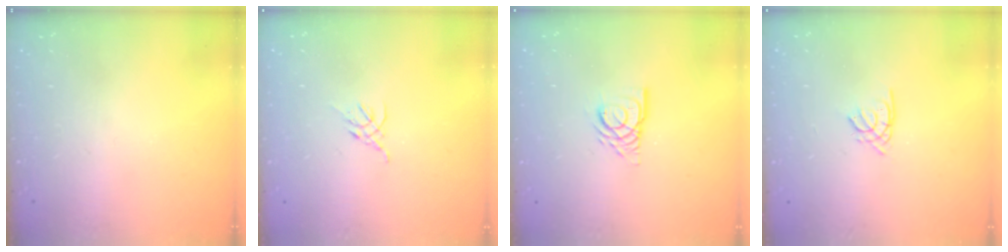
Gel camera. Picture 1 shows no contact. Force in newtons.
{"total": 2.7, "press": 2.6, "slide": 0.7}
{"total": 7.5, "press": 7.5, "slide": 0.7}
{"total": 1.4, "press": 1.4, "slide": 0.4}